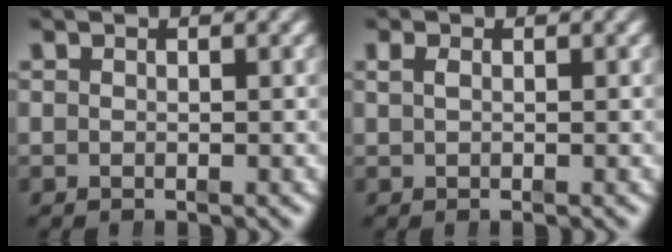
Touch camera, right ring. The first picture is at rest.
{"total": 0.7, "force": [0.1, -0.3, 0.6], "torque": [-0.006, 0.000, 0.007]}